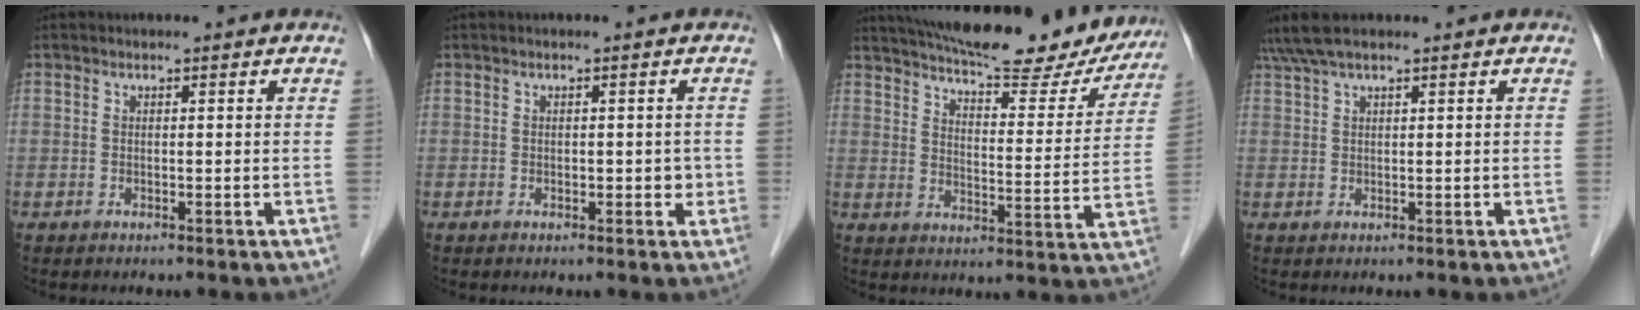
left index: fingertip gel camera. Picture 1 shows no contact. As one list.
[{"total": 1.8, "force": [-0.3, 1.2, 1.3], "torque": [-0.011, 0.001, -0.004]}, {"total": 23.7, "force": [20.7, 5.3, 10.2], "torque": [-0.163, -0.009, 0.265]}, {"total": 4.7, "force": [3.9, 0.2, 2.6], "torque": [-0.054, 0.033, 0.077]}]